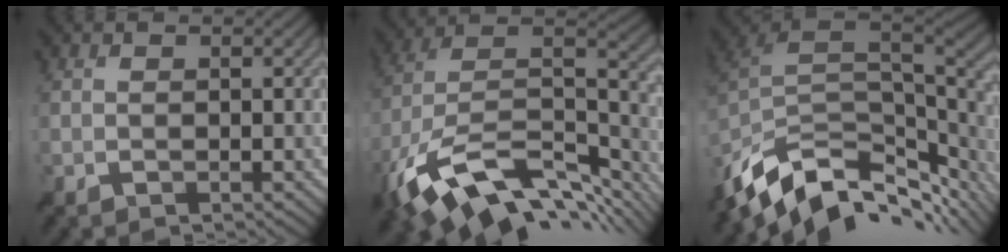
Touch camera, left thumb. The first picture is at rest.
{"total": 17.2, "force": [-8.1, 8.8, 12.3], "torque": [-0.288, -0.015, -0.138]}
{"total": 12.2, "force": [-6.7, 6.0, 8.2], "torque": [-0.197, -0.017, -0.113]}